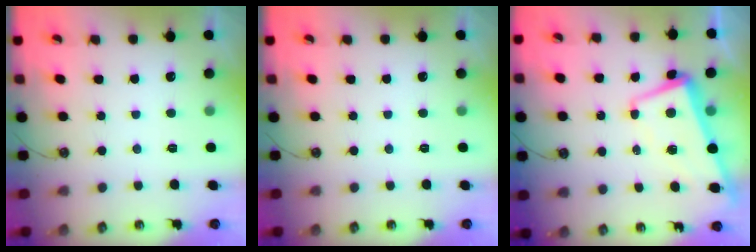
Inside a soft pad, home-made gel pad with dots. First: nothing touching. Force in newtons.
{"total": 0.0}
{"total": 1.2, "press": 0.0, "slide": 1.2}